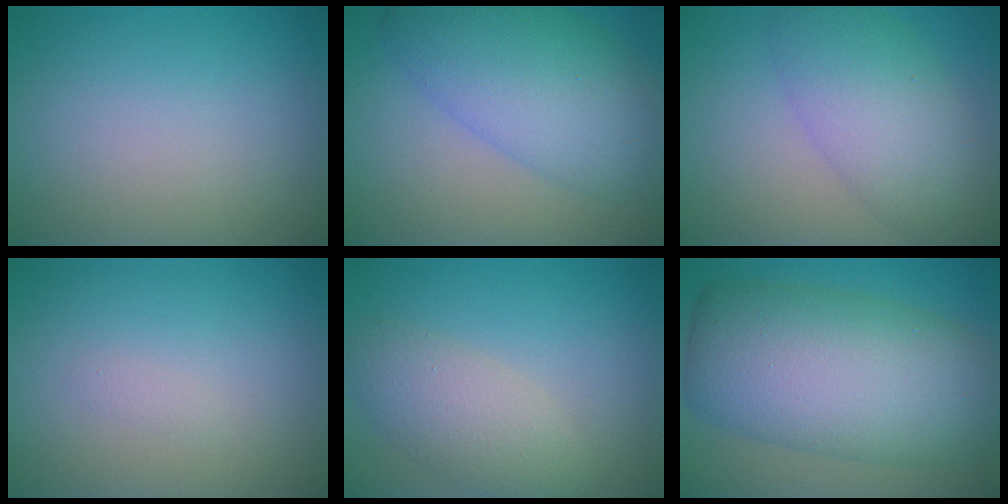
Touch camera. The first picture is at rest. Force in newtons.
{"total": 8.7, "press": 8.7, "slide": 0.1}
{"total": 6.4, "press": 6.4, "slide": 0.2}
{"total": 0.5, "press": 0.5, "slide": 0.0}
{"total": 4.0, "press": 4.0, "slide": 0.2}
{"total": 12.5, "press": 12.5, "slide": 0.4}